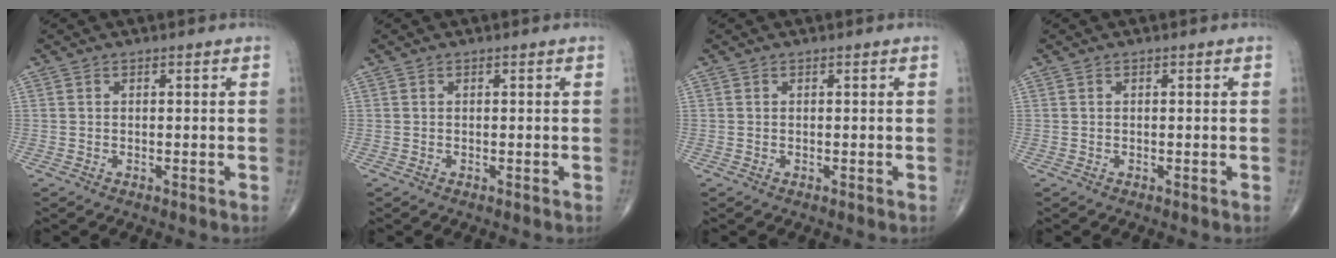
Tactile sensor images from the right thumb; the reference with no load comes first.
{"total": 0.0}
{"total": 0.0}
{"total": 0.0}